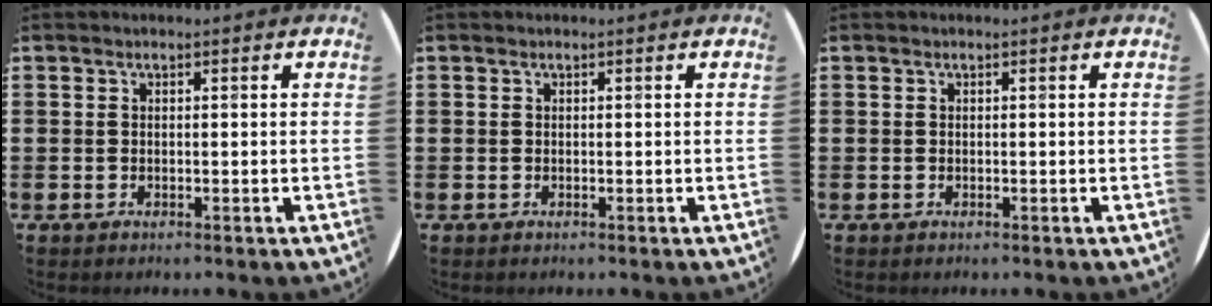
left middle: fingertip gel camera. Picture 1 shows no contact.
{"total": 0.0}
{"total": 0.0}